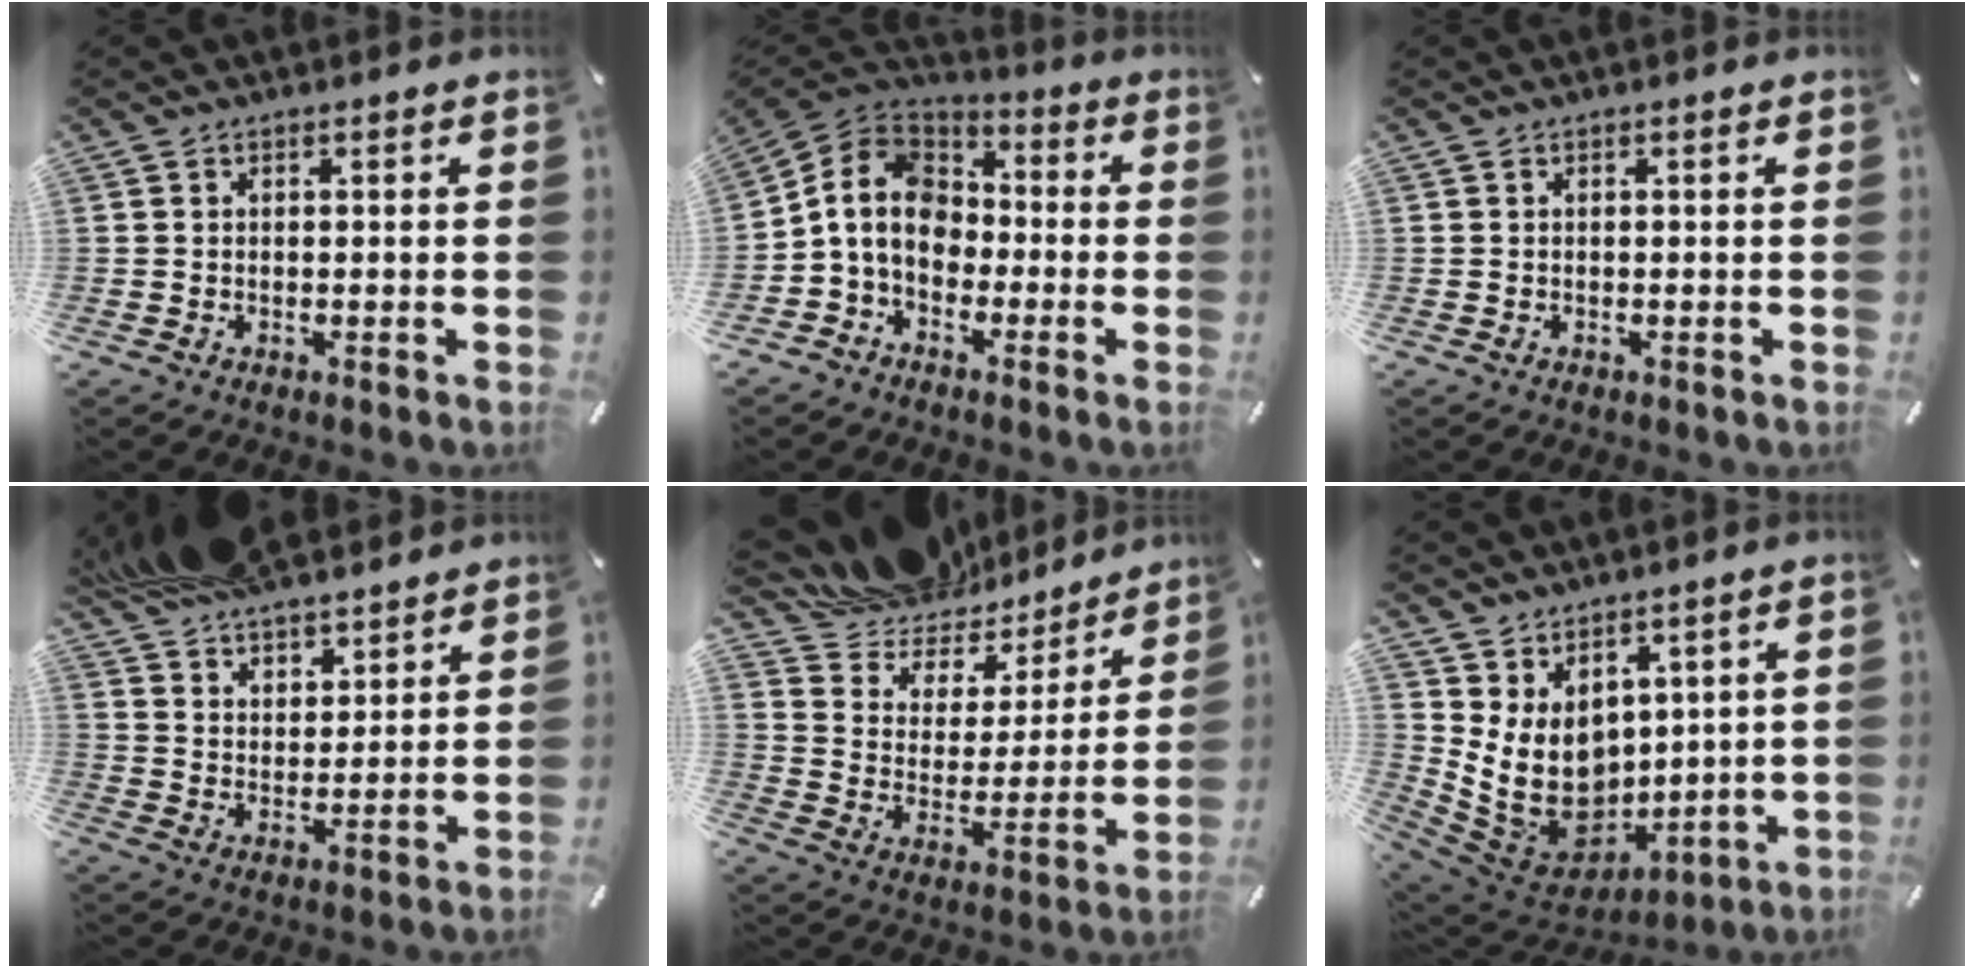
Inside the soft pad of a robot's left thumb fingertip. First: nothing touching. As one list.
[{"total": 10.9, "force": [-2.5, 9.1, 5.4], "torque": [-0.137, 0.024, -0.049]}, {"total": 0.0}, {"total": 10.8, "force": [9.7, 4.4, 2.1], "torque": [-0.074, -0.055, 0.186]}, {"total": 13.1, "force": [11.9, 5.5, -0.2], "torque": [-0.014, -0.127, 0.212]}, {"total": 11.9, "force": [2.8, 10.1, 5.7], "torque": [-0.125, -0.042, 0.065]}]